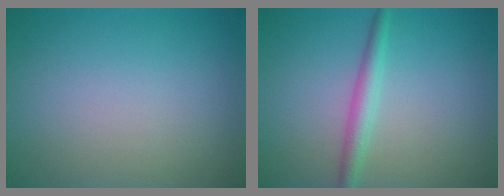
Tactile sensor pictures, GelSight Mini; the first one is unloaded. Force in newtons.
{"total": 2.2, "press": 2.2, "slide": 0.1}